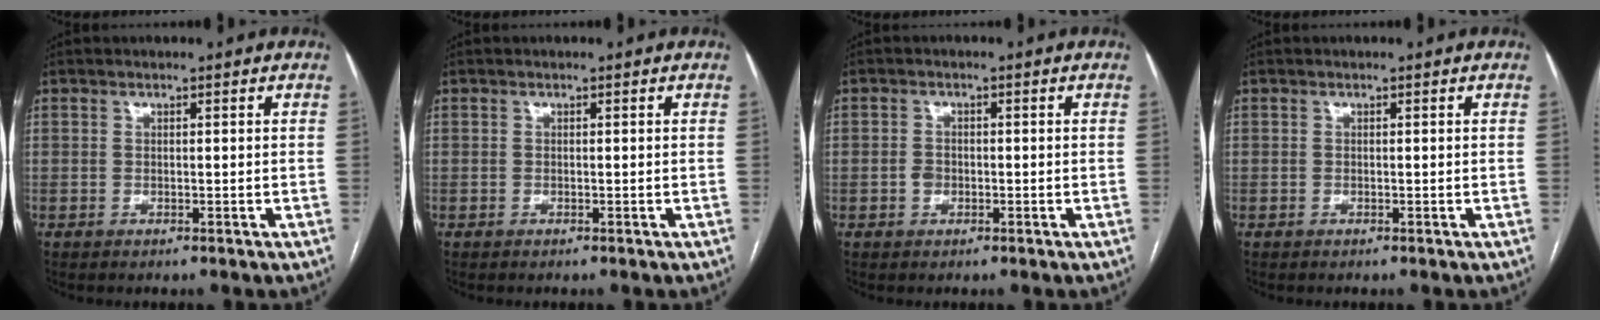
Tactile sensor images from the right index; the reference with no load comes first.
{"total": 0.0}
{"total": 1.5, "force": [-0.4, 1.3, 0.8], "torque": [-0.013, 0.005, -0.006]}
{"total": 0.0}